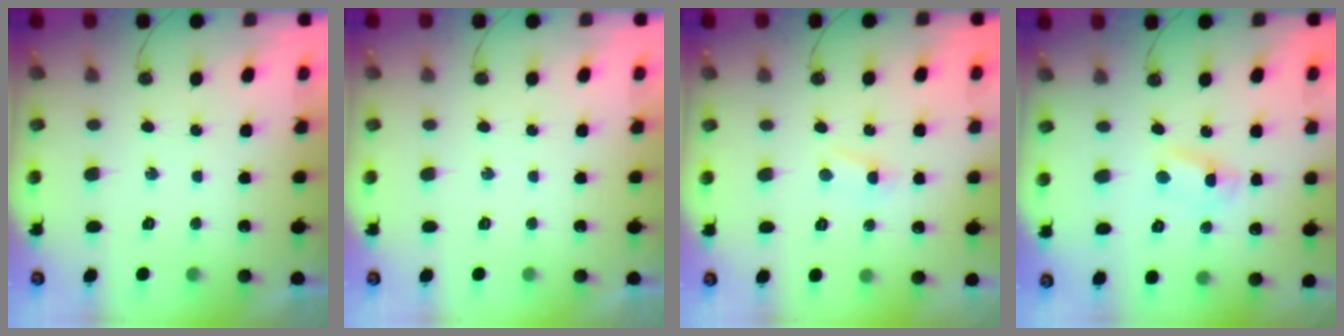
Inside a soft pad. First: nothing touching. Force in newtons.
{"total": 0.0}
{"total": 2.8, "press": 2.7, "slide": 0.7}
{"total": 2.2, "press": 2.2, "slide": 0.3}